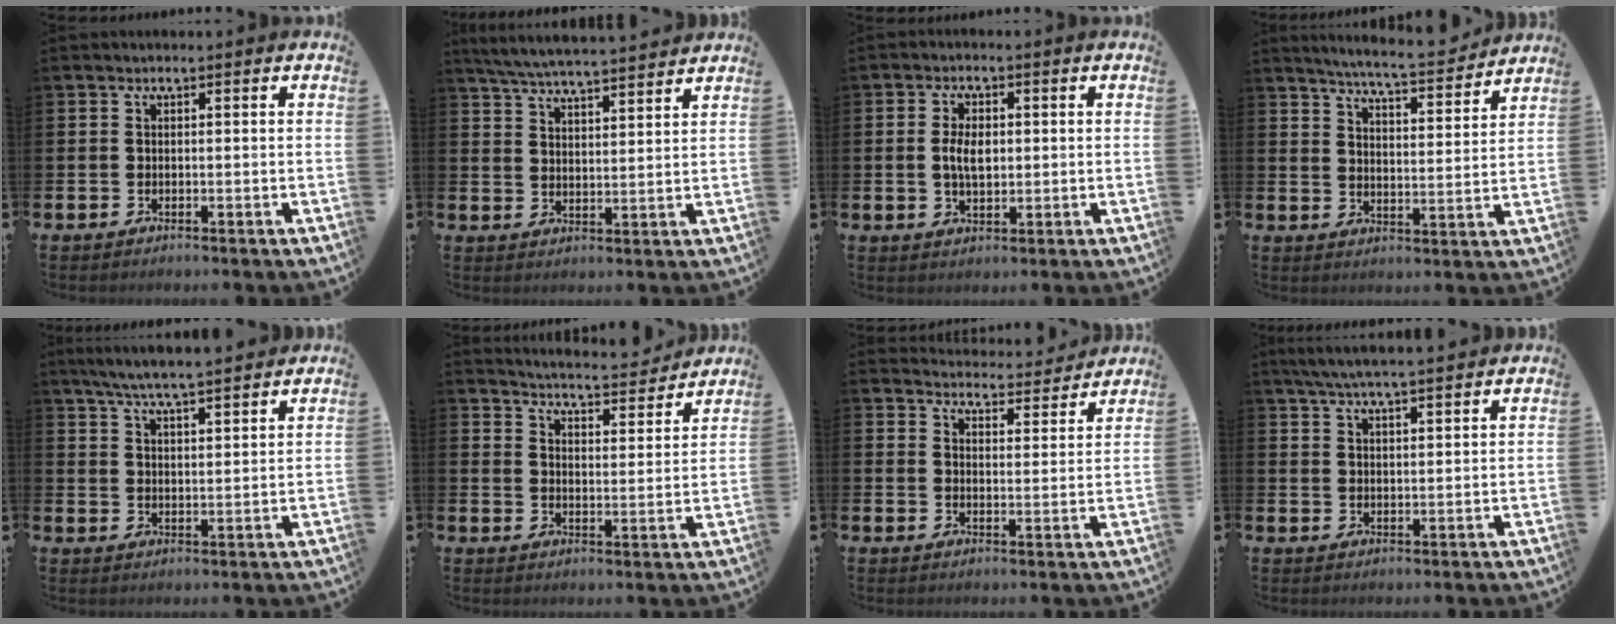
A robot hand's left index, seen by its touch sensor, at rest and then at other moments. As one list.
[{"total": 5.9, "force": [5.8, 0.1, 1.1], "torque": [-0.042, -0.033, 0.103]}, {"total": 4.0, "force": [0.4, 2.3, 3.3], "torque": [-0.051, 0.004, 0.002]}, {"total": 6.6, "force": [6.4, -0.1, 1.7], "torque": [-0.037, -0.048, 0.107]}, {"total": 6.1, "force": [5.9, 0.0, 1.7], "torque": [-0.051, -0.029, 0.105]}, {"total": 5.3, "force": [5.3, 0.2, 0.4], "torque": [-0.020, -0.045, 0.088]}, {"total": 4.3, "force": [4.2, 0.5, 0.2], "torque": [-0.011, -0.039, 0.070]}, {"total": 5.4, "force": [5.1, 0.1, 1.7], "torque": [-0.041, -0.019, 0.091]}]